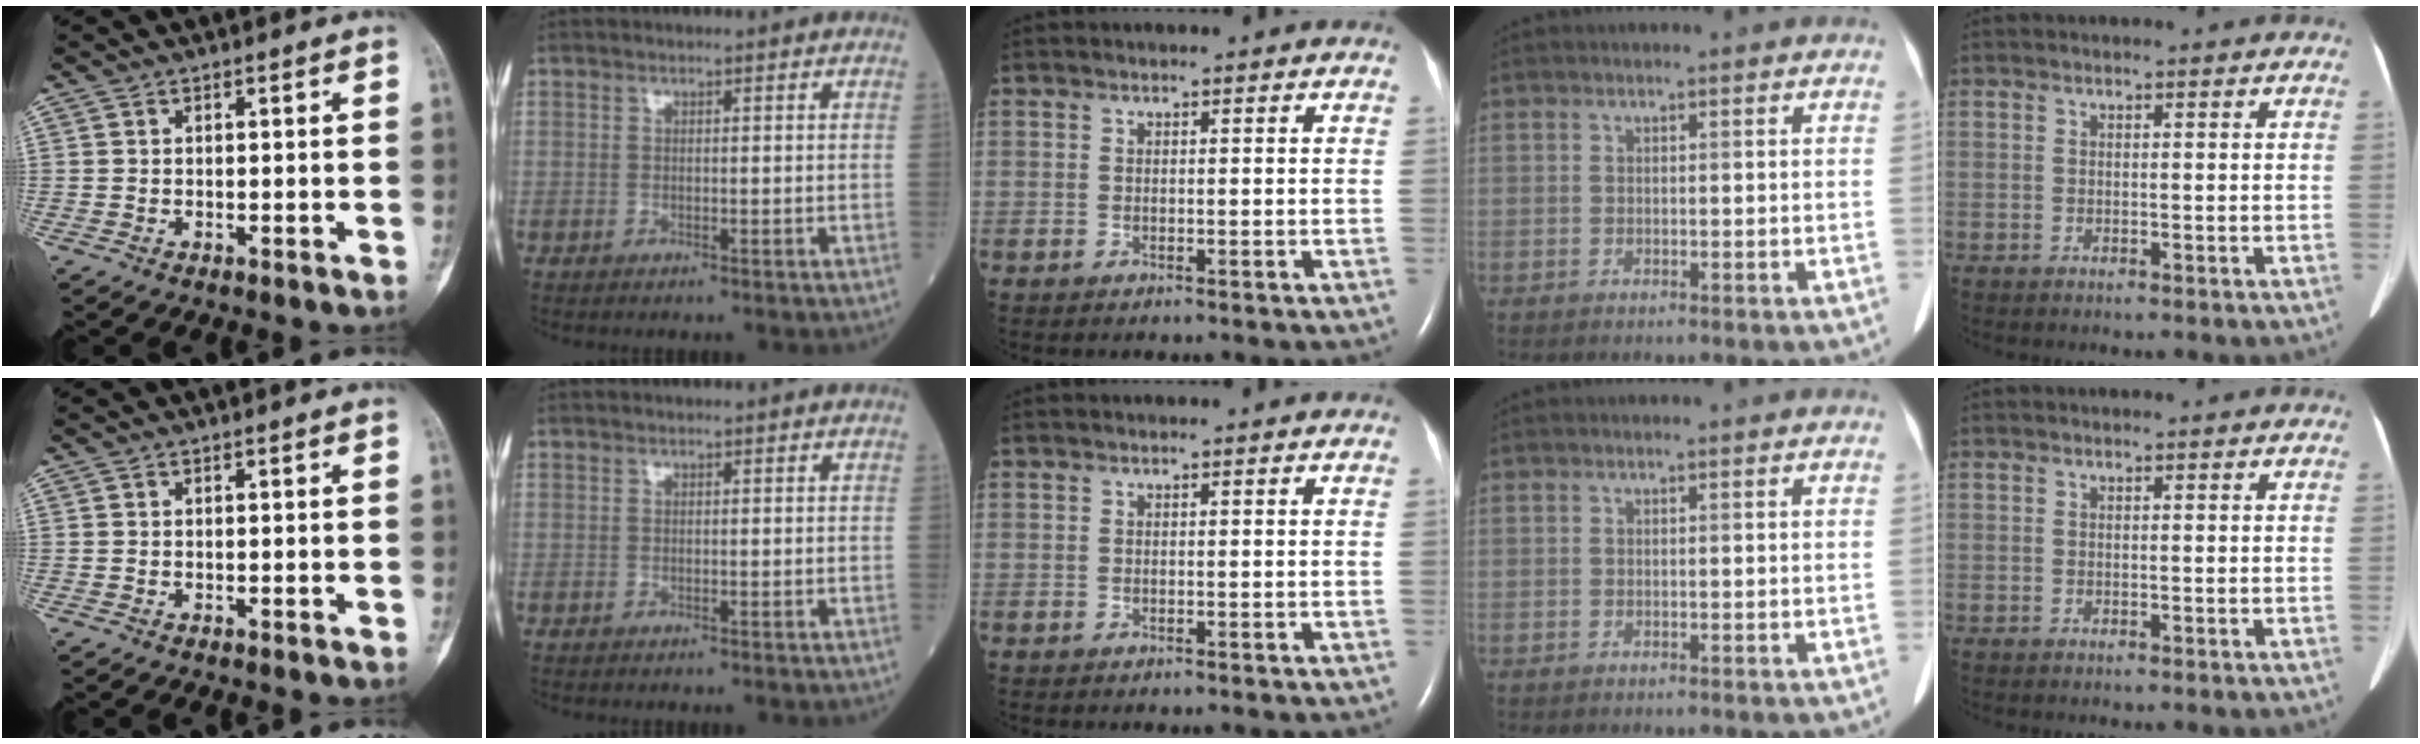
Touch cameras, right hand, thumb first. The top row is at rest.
{}